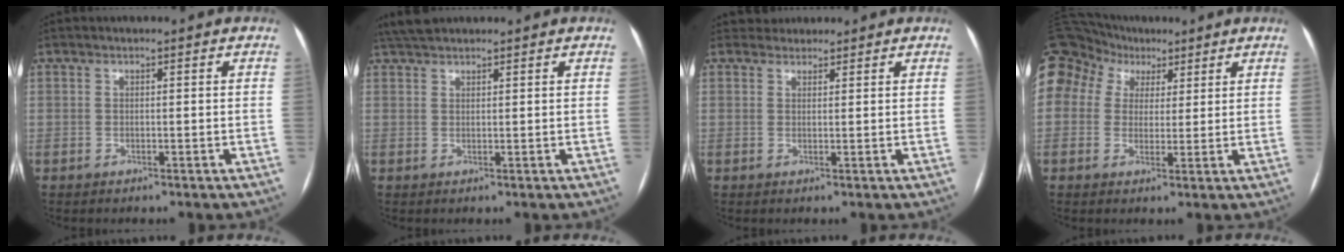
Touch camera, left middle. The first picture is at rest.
{"total": 3.9, "force": [3.5, 0.9, 1.5], "torque": [-0.032, 0.026, 0.067]}
{"total": 2.1, "force": [1.8, 0.8, -0.5], "torque": [0.011, 0.015, 0.027]}
{"total": 21.7, "force": [10.3, 17.3, 8.1], "torque": [-0.274, 0.102, 0.200]}